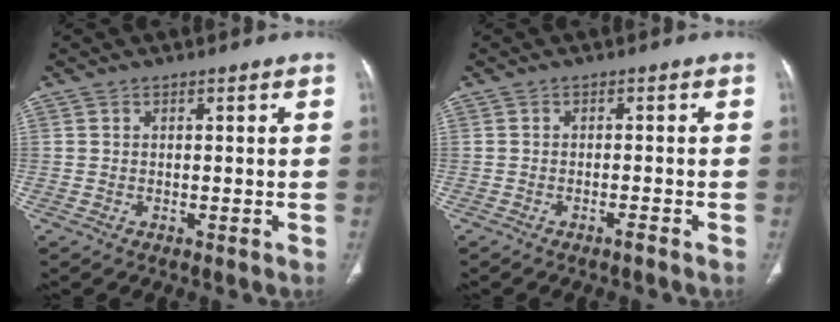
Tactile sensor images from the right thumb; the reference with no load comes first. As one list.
[{"total": 1.3, "force": [-1.1, 0.0, 0.8], "torque": [-0.020, 0.006, -0.019]}]